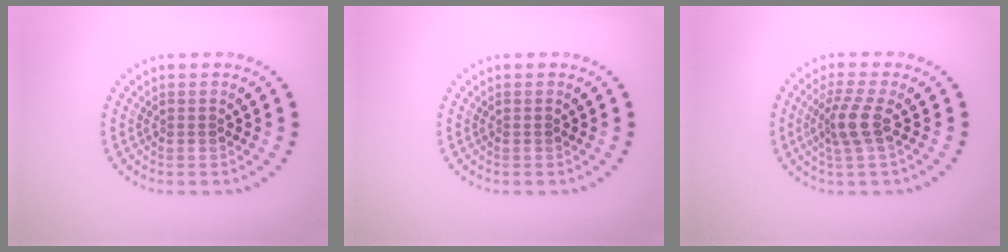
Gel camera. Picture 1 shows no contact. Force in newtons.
{"total": 0.0}
{"total": 2.8, "press": 2.2, "slide": 1.8}